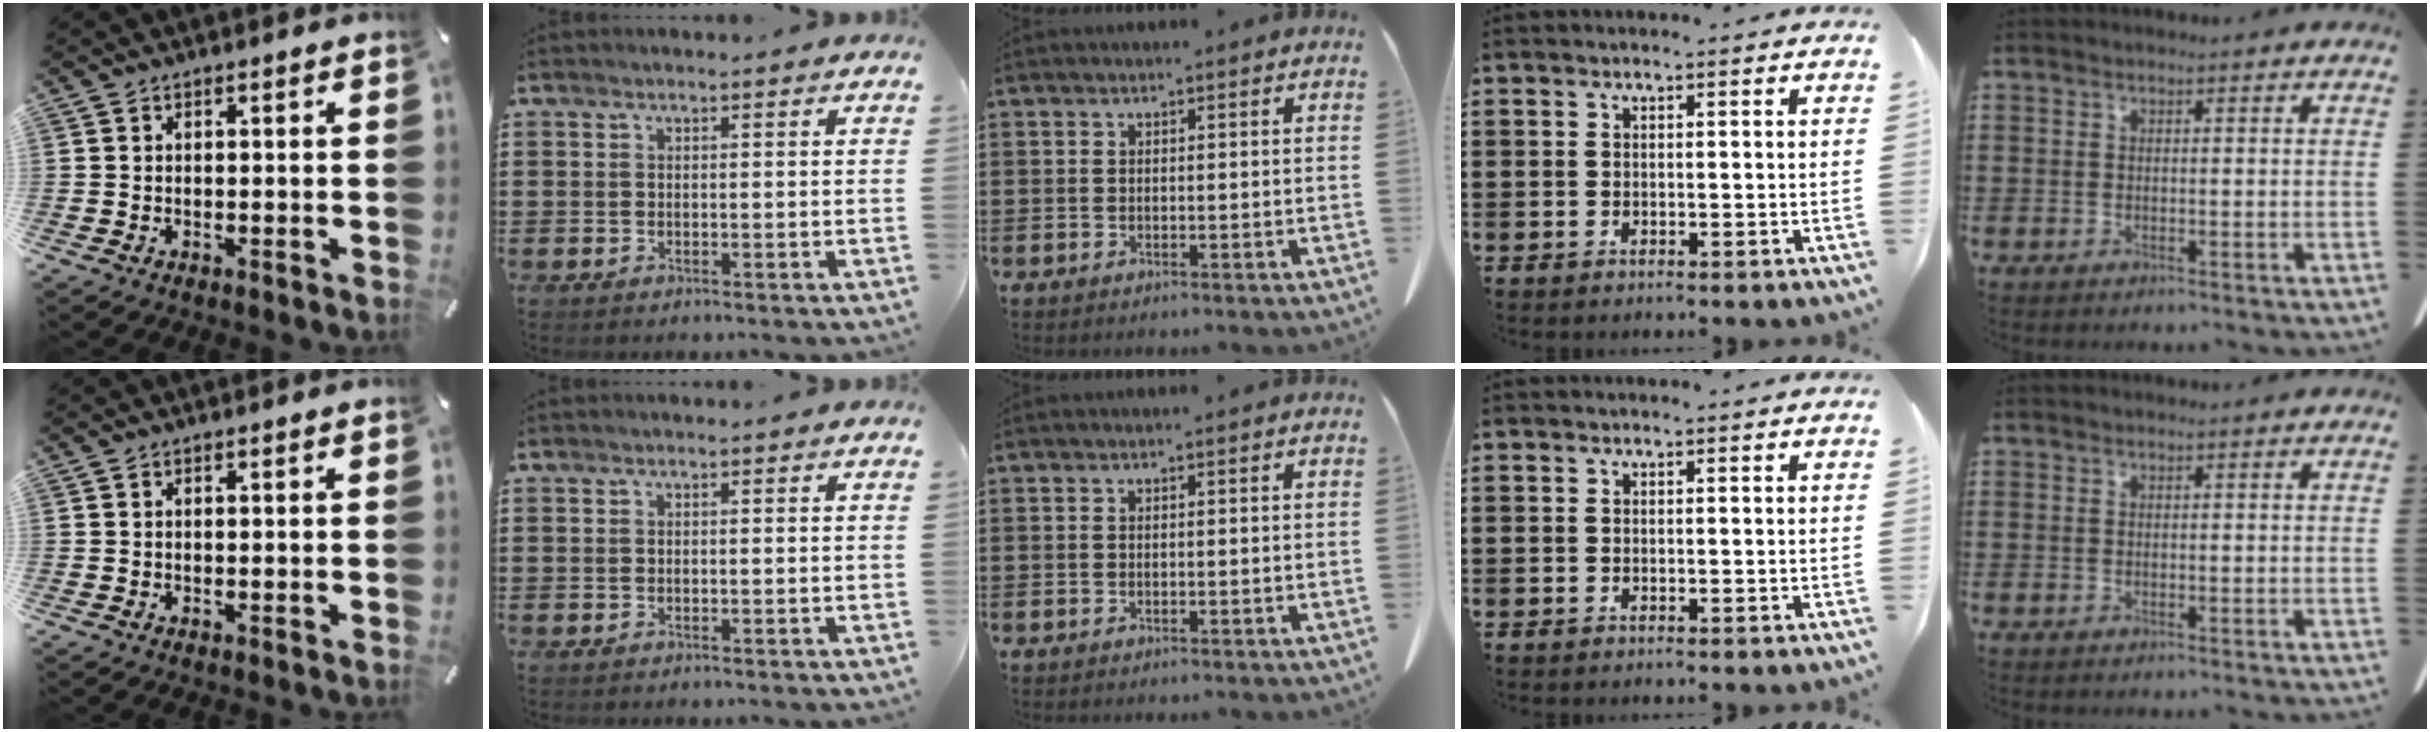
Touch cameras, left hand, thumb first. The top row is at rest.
{}